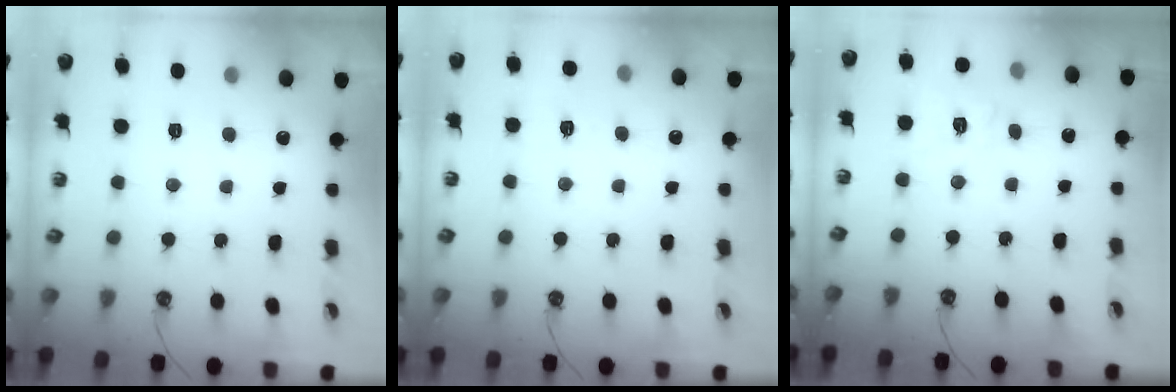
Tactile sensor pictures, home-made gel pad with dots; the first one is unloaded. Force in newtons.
{"total": 6.3, "press": 6.3, "slide": 0.6}
{"total": 10.9, "press": 10.8, "slide": 1.3}